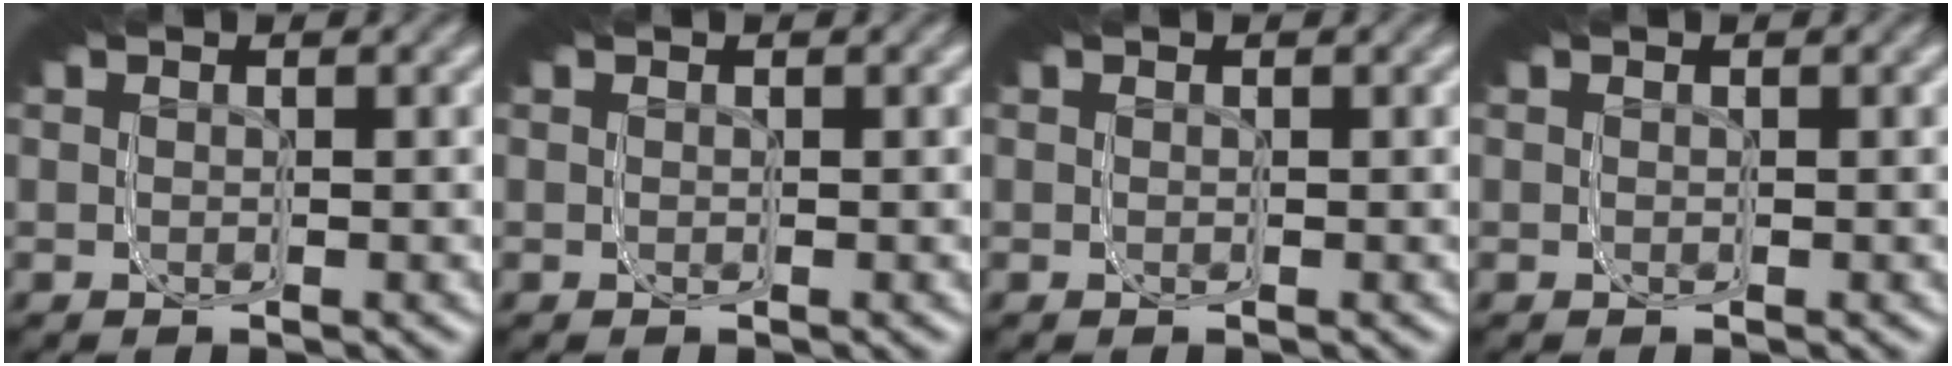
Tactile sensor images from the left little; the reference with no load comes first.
{"total": 0.0}
{"total": 0.0}
{"total": 0.0}